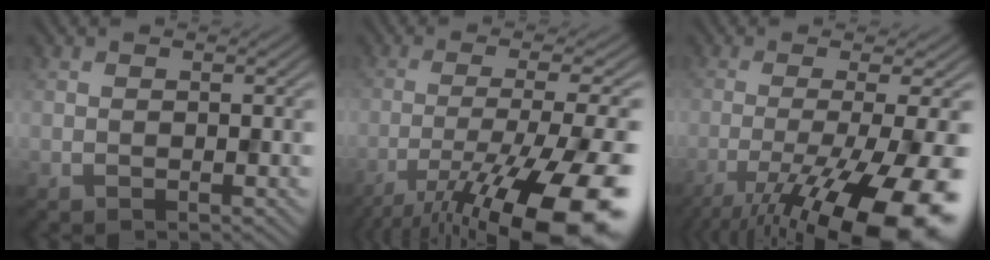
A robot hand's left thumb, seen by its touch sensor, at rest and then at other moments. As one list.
[{"total": 16.6, "force": [-9.7, 3.8, 12.9], "torque": [-0.204, -0.013, -0.150]}, {"total": 17.2, "force": [-8.8, 4.0, 14.2], "torque": [-0.204, -0.013, -0.136]}]